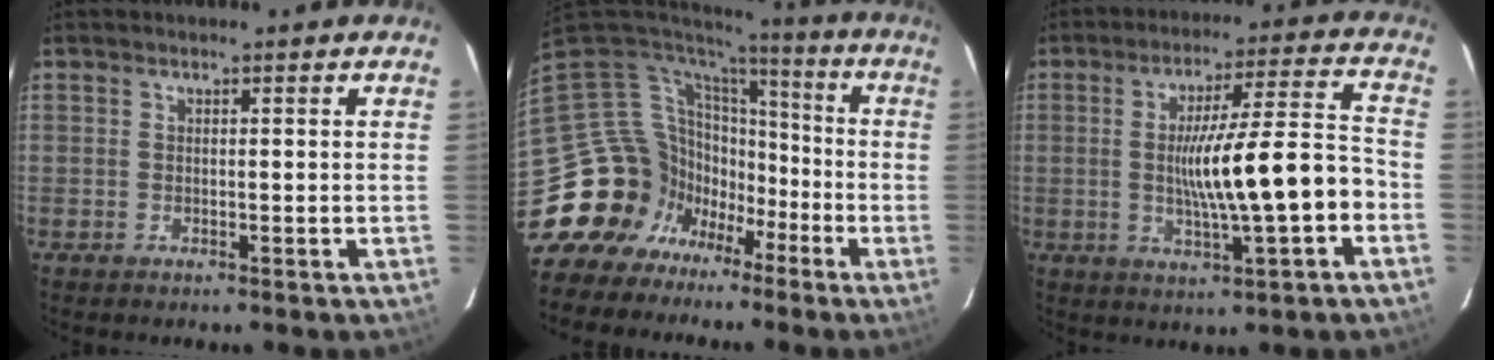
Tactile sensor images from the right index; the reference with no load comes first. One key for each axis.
{"total": 16.5, "fx": -8.5, "fy": 13.7, "fz": 3.3, "tx": -0.093, "ty": 0.038, "tz": -0.144}
{"total": 13.8, "fx": -2.9, "fy": 1.3, "fz": 13.4, "tx": -0.215, "ty": -0.002, "tz": -0.034}